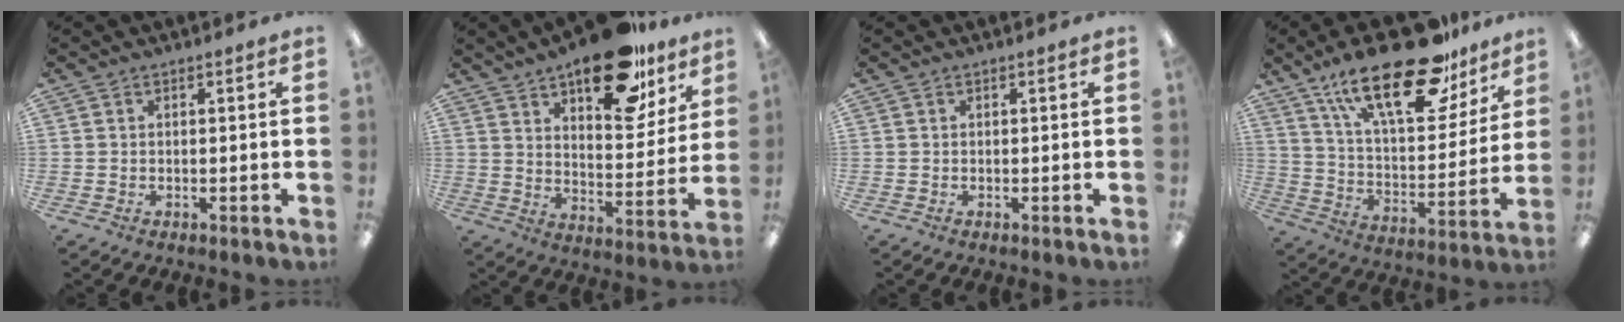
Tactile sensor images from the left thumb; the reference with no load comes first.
{"total": 20.4, "force": [14.2, 8.5, 12.0], "torque": [-0.156, -0.082, 0.233]}
{"total": 0.0}
{"total": 26.2, "force": [17.3, 10.7, 16.5], "torque": [-0.259, -0.097, 0.290]}